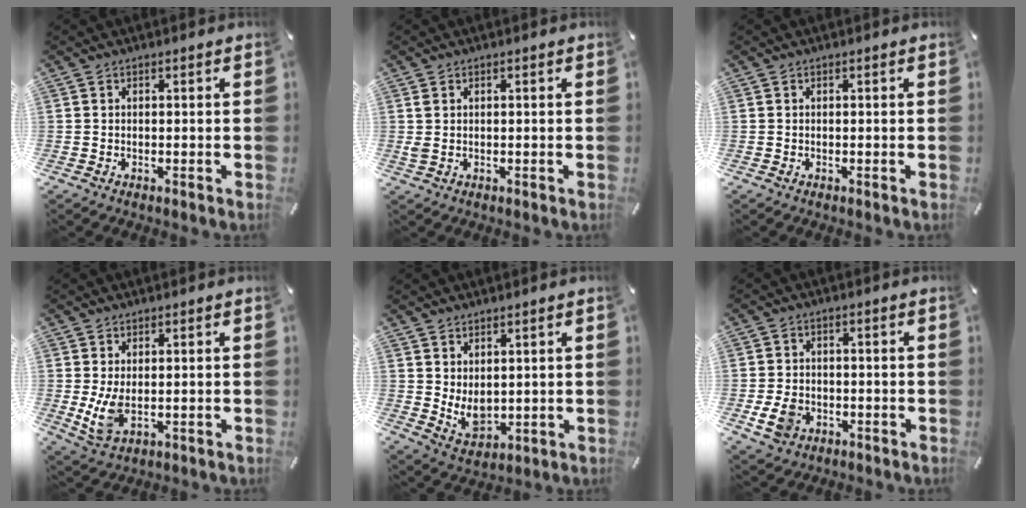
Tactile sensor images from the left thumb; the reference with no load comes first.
{"total": 1.3, "force": [0.4, 0.5, 1.1], "torque": [-0.023, 0.001, 0.007]}
{"total": 0.0}
{"total": 5.5, "force": [0.6, 3.3, 4.4], "torque": [-0.091, -0.012, 0.006]}
{"total": 5.5, "force": [2.3, 3.9, 3.1], "torque": [-0.060, -0.024, 0.045]}
{"total": 5.6, "force": [-1.7, 4.4, 3.0], "torque": [-0.067, -0.002, -0.034]}